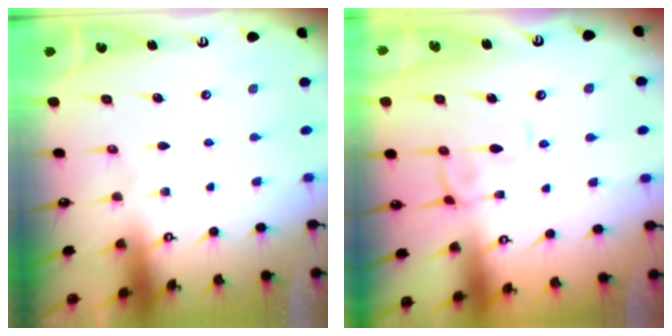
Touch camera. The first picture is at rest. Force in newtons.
{"total": 1.3, "press": 1.2, "slide": 0.5}